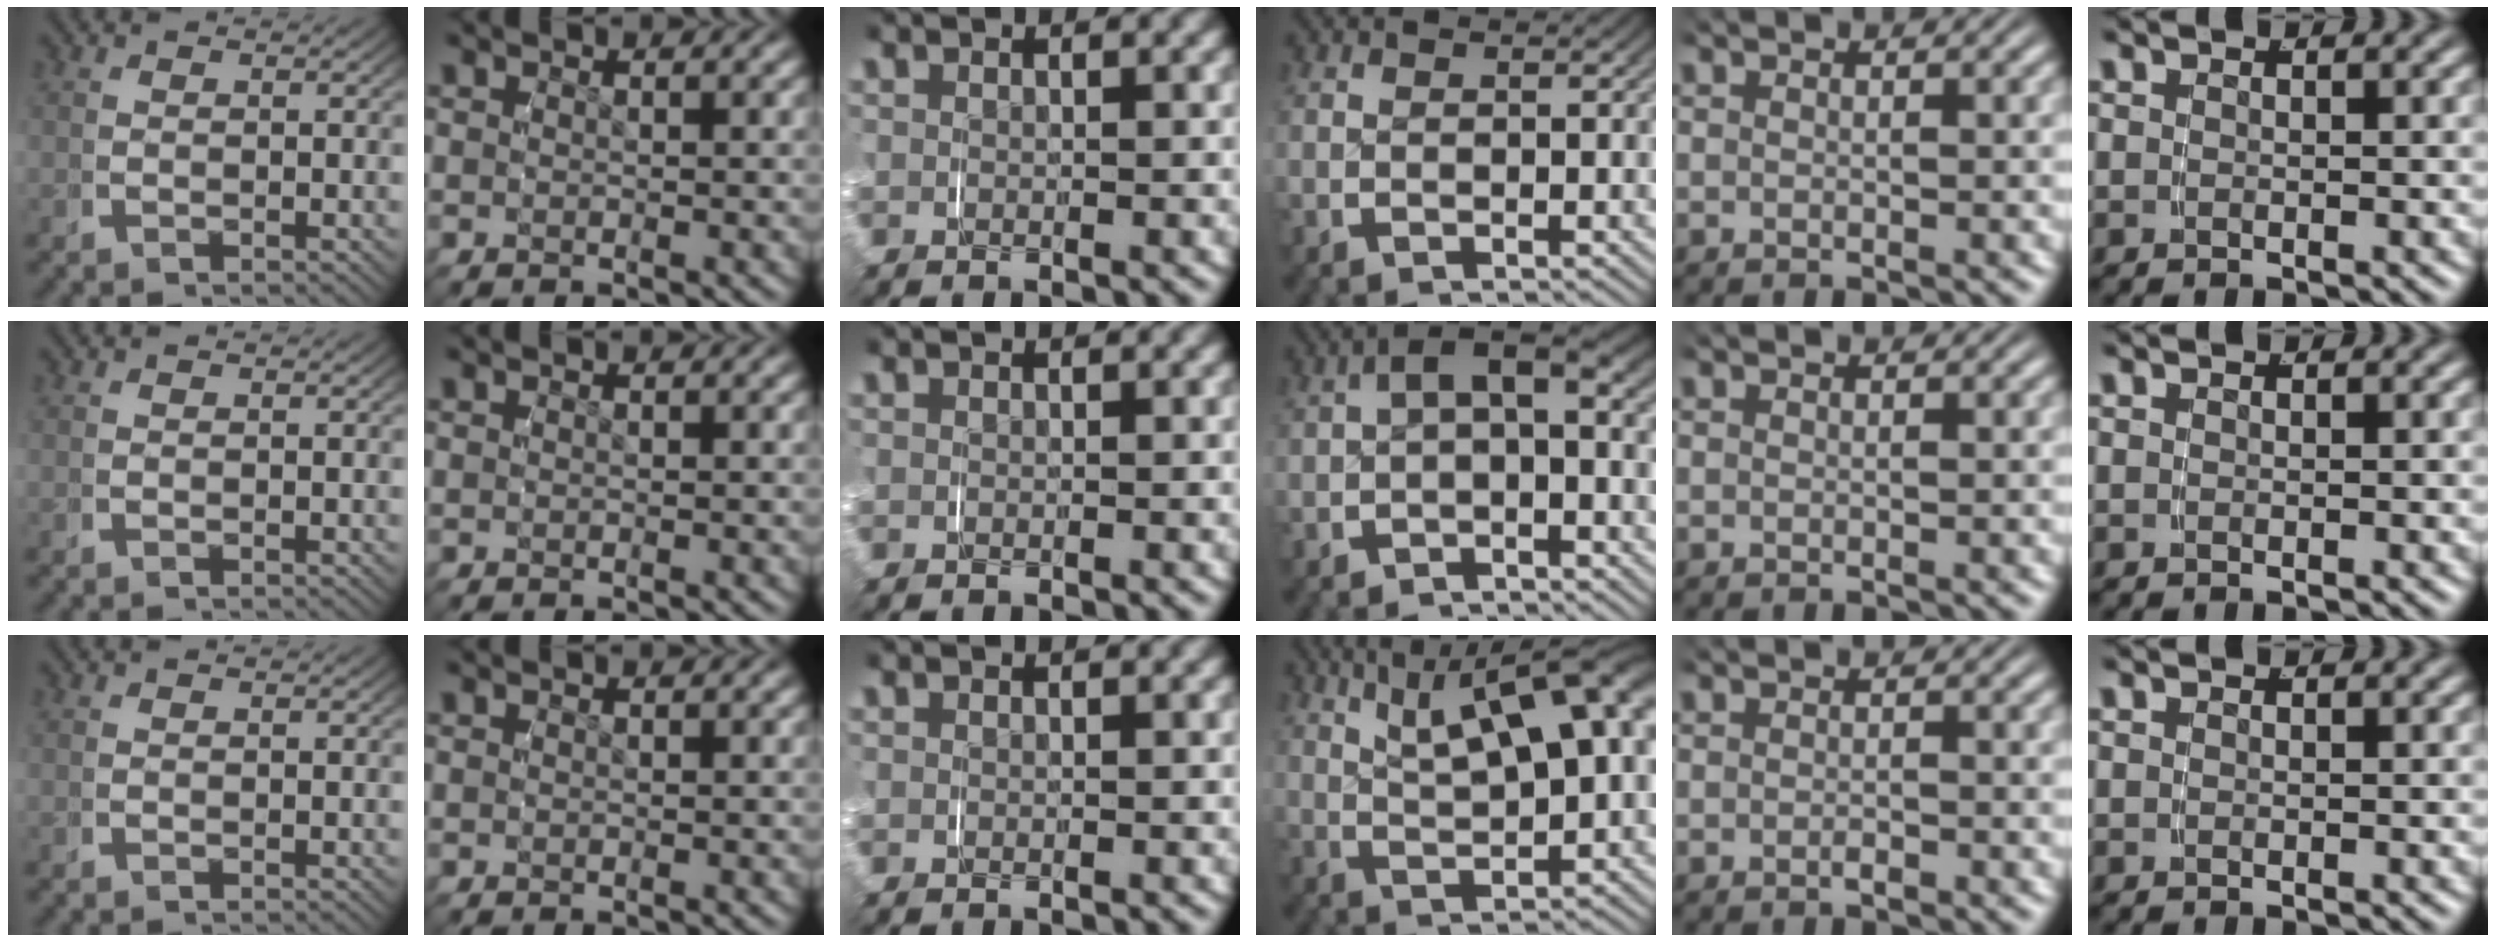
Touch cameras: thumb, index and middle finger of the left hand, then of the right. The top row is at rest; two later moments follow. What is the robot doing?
{"motion": "grasp_and_lifting", "object": "map"}